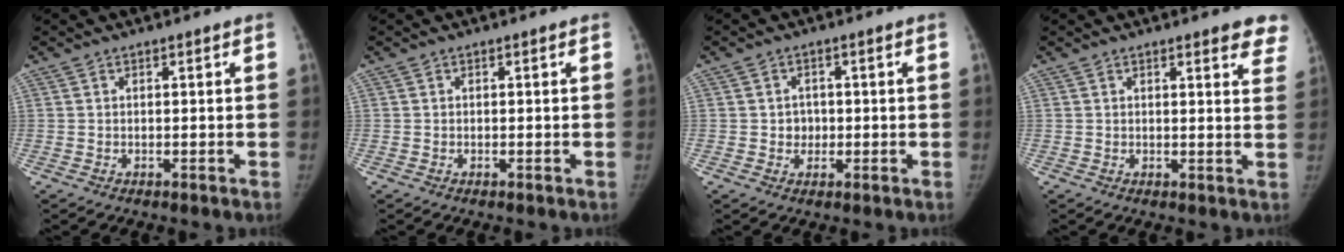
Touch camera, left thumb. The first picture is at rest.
{"total": 0.0}
{"total": 2.8, "force": [-0.1, 2.6, 1.1], "torque": [0.003, 0.006, -0.003]}
{"total": 6.6, "force": [4.9, 1.8, 3.9], "torque": [-0.019, -0.020, 0.044]}